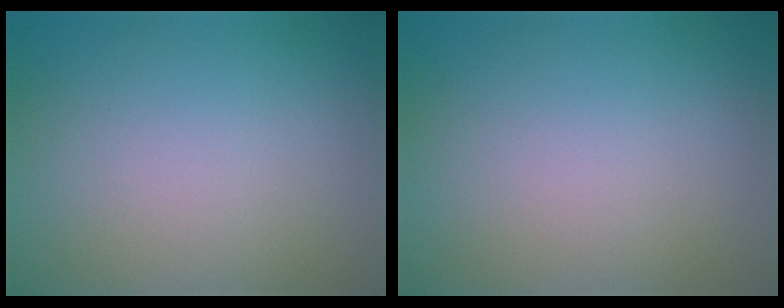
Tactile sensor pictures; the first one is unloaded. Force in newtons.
{"total": 0.0}